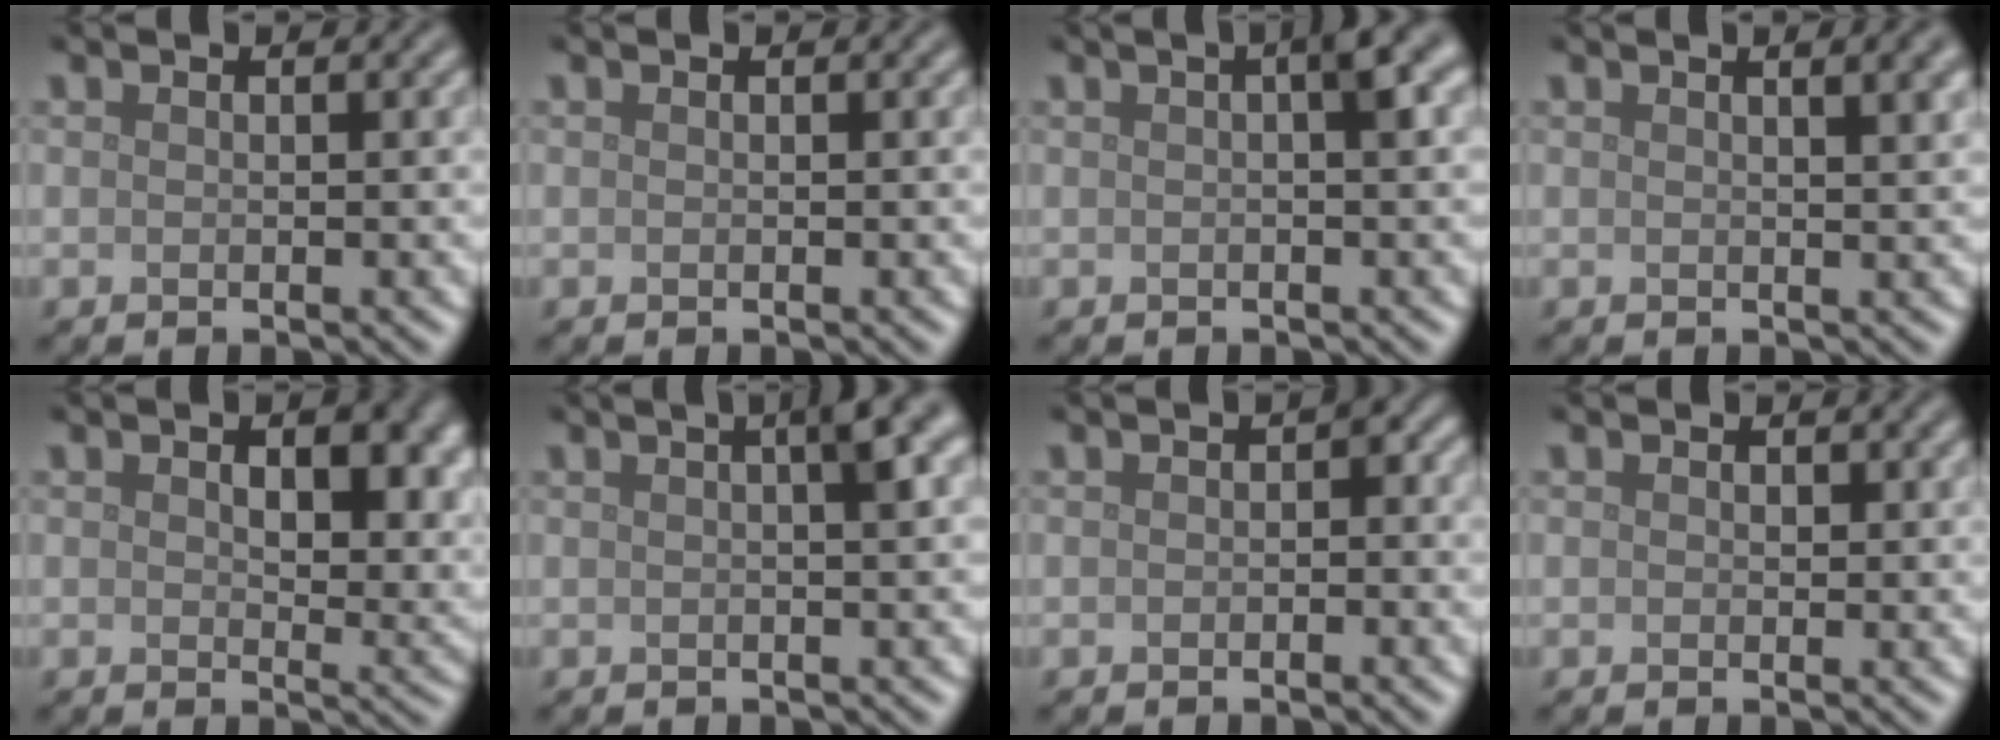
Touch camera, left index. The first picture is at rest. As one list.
[{"total": 0.0}, {"total": 2.9, "force": [0.7, 0.4, 2.8], "torque": [-0.037, 0.013, 0.009]}, {"total": 3.6, "force": [1.6, 1.3, 2.9], "torque": [-0.019, 0.009, 0.016]}, {"total": 7.2, "force": [2.0, 4.0, 5.5], "torque": [-0.064, -0.010, 0.037]}, {"total": 3.5, "force": [1.1, 0.6, 3.3], "torque": [-0.040, 0.013, 0.014]}, {"total": 1.2, "force": [-0.1, 0.7, 1.0], "torque": [-0.010, 0.001, -0.002]}, {"total": 0.6, "force": [0.3, 0.5, 0.2], "torque": [-0.002, -0.003, 0.003]}]